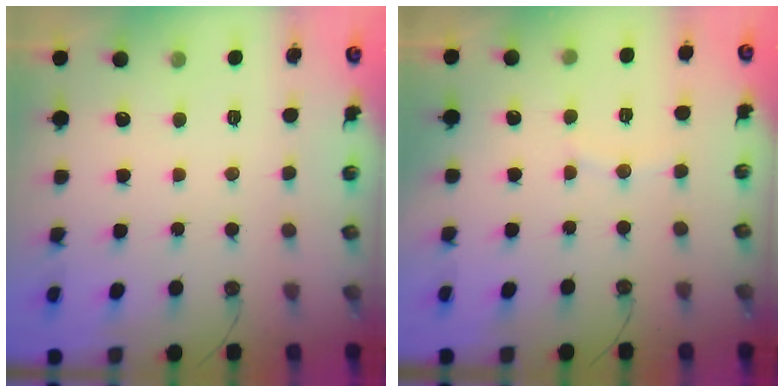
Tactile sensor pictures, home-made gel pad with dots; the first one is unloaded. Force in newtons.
{"total": 4.0, "press": 3.9, "slide": 0.7}